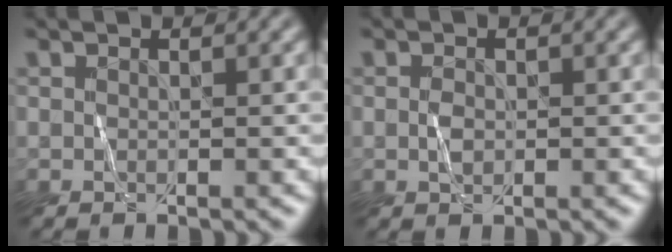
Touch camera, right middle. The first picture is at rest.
{"total": 1.0, "force": [-0.1, 0.8, 0.7], "torque": [-0.016, 0.004, -0.004]}